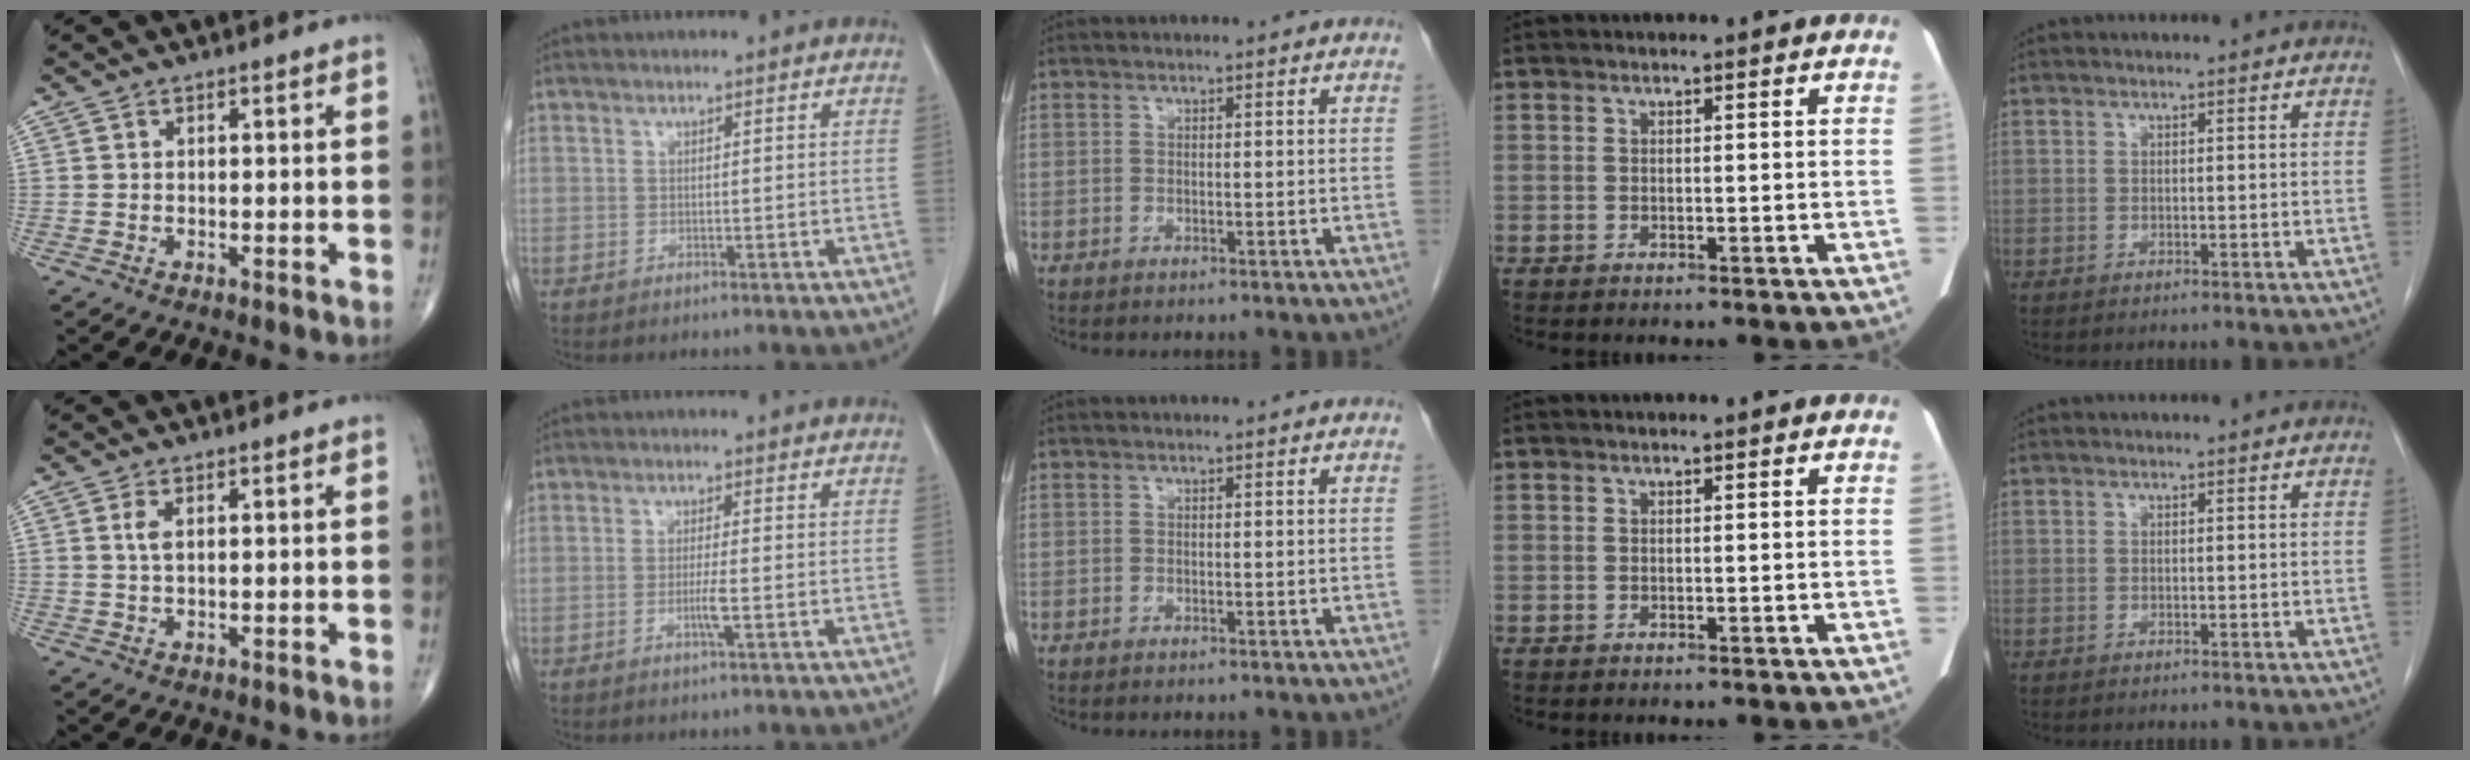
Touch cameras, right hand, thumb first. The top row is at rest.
{"thumb": {"total": 2.1, "force": [0.7, 0.8, 1.9], "torque": [-0.042, 0.002, 0.017]}, "index": {"total": 2.6, "force": [-0.9, -0.2, 2.5], "torque": [-0.050, -0.004, -0.018]}}